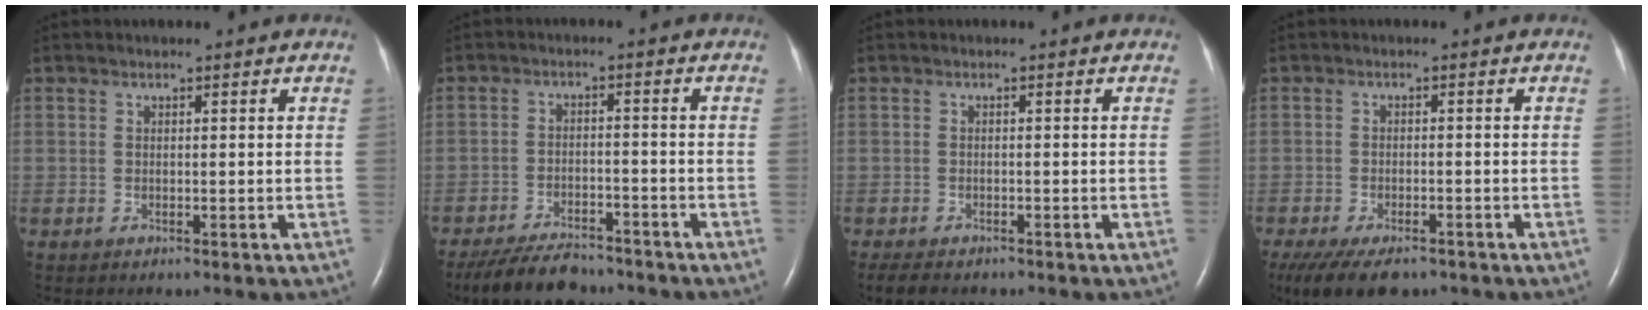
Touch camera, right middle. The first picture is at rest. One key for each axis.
{"total": 8.9, "fx": -7.8, "fy": 2.7, "fz": 3.4, "tx": -0.061, "ty": -0.014, "tz": -0.128}
{"total": 3.7, "fx": -3.0, "fy": 1.4, "fz": 1.8, "tx": -0.033, "ty": -0.009, "tz": -0.041}
{"total": 9.7, "fx": -7.0, "fy": 3.9, "fz": 5.4, "tx": -0.096, "ty": -0.012, "tz": -0.108}